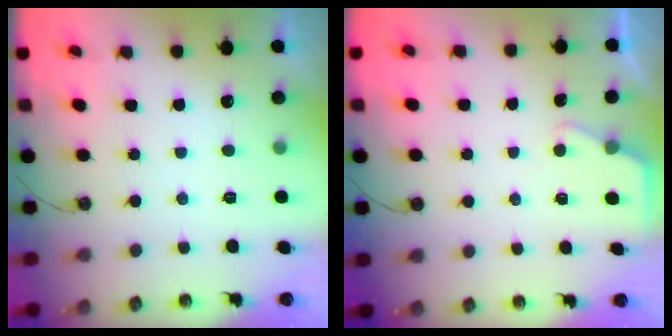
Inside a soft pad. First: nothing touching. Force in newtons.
{"total": 3.1, "press": 3.0, "slide": 0.4}